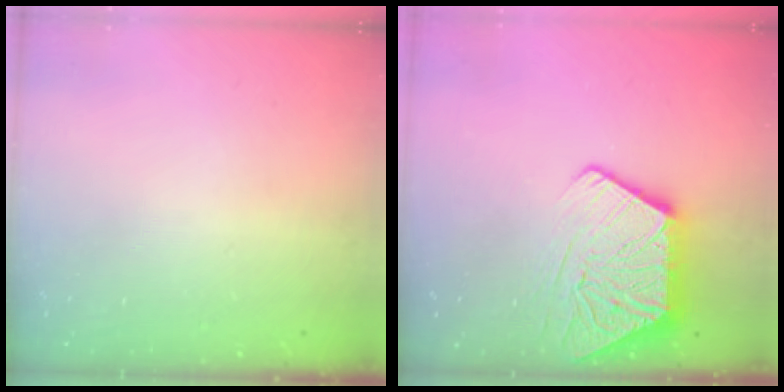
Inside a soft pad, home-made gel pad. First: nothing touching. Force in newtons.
{"total": 13.3, "press": 13.3, "slide": 1.1}